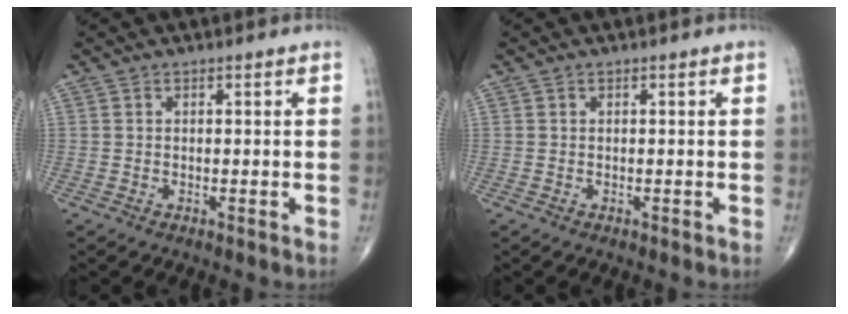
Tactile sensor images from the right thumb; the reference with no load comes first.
{"total": 0.0}